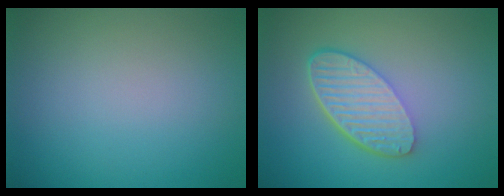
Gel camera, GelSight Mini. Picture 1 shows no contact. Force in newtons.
{"total": 5.6, "press": 4.0, "slide": 3.9}